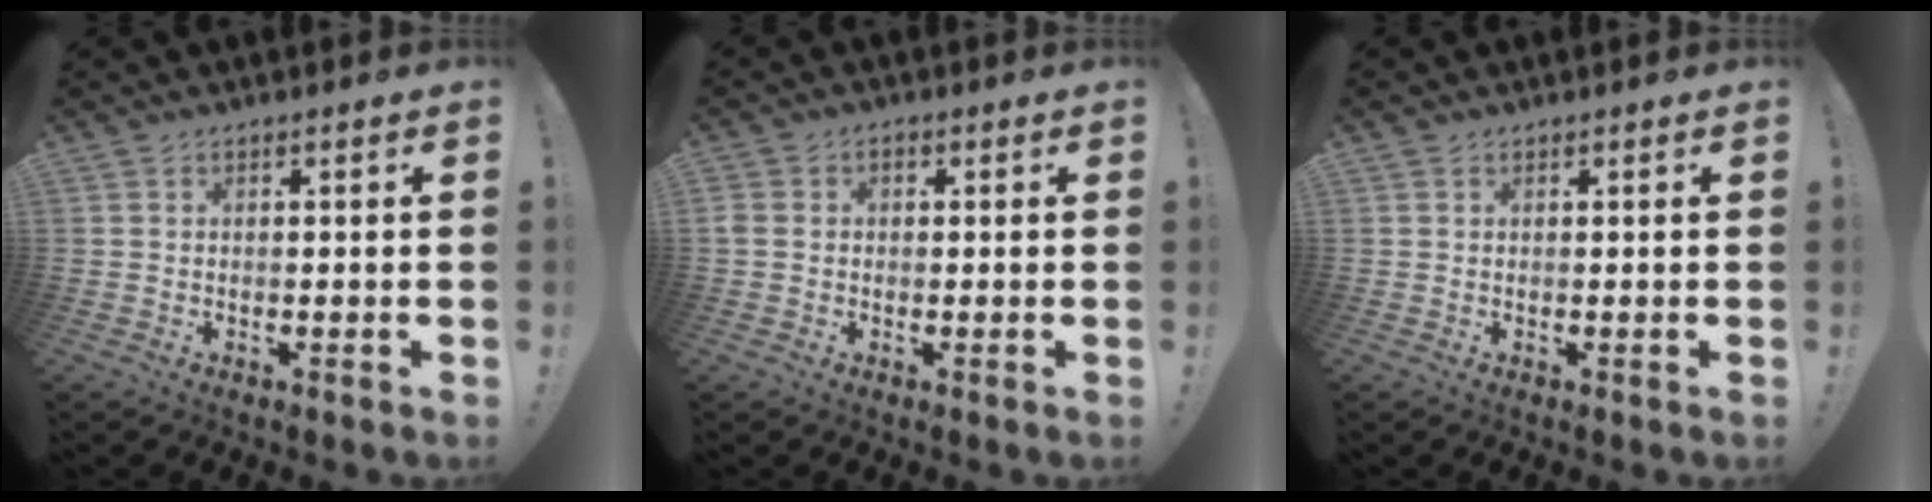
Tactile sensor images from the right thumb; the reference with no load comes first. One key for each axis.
{"total": 3.3, "fx": -0.4, "fy": 2.8, "fz": 1.7, "tx": -0.028, "ty": 0.003, "tz": -0.008}
{"total": 0.5, "fx": 0.4, "fy": 0.4, "fz": 0.0, "tx": 0.008, "ty": -0.003, "tz": 0.006}